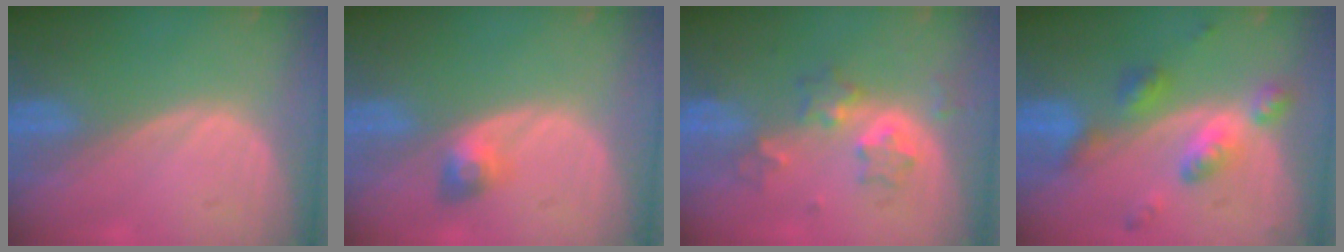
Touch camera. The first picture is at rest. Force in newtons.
{"total": 3.0, "press": 2.6, "slide": 1.3}
{"total": 6.6, "press": 5.7, "slide": 3.2}
{"total": 7.0, "press": 7.0, "slide": 0.5}